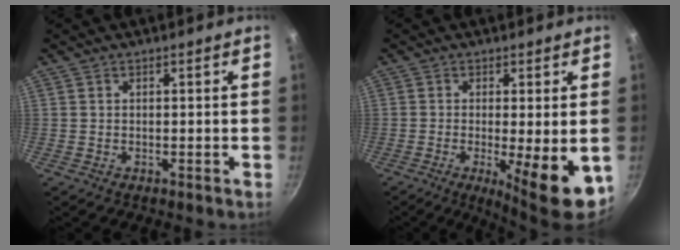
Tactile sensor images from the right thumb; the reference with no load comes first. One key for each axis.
{"total": 10.5, "fx": -2.5, "fy": 2.1, "fz": 10.0, "tx": -0.138, "ty": -0.013, "tz": -0.027}